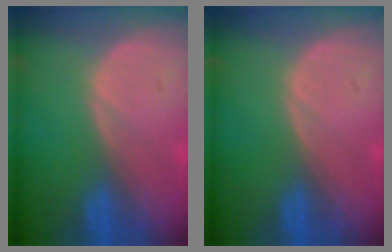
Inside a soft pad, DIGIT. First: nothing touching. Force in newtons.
{"total": 0.0}